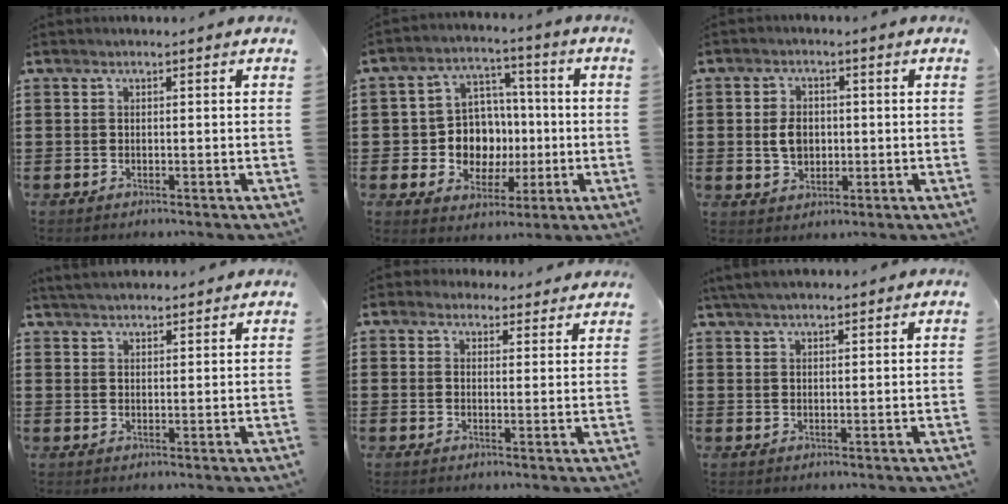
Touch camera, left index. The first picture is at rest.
{"total": 9.4, "force": [-0.6, 8.4, 4.1], "torque": [-0.101, 0.014, -0.006]}
{"total": 4.3, "force": [0.0, 3.1, 3.0], "torque": [-0.056, 0.007, -0.004]}
{"total": 2.6, "force": [2.6, 0.2, 0.4], "torque": [-0.014, -0.001, 0.050]}
{"total": 3.1, "force": [2.8, 1.2, 0.3], "torque": [-0.008, -0.006, 0.052]}
{"total": 3.5, "force": [3.1, 0.6, 1.6], "torque": [-0.039, 0.000, 0.059]}